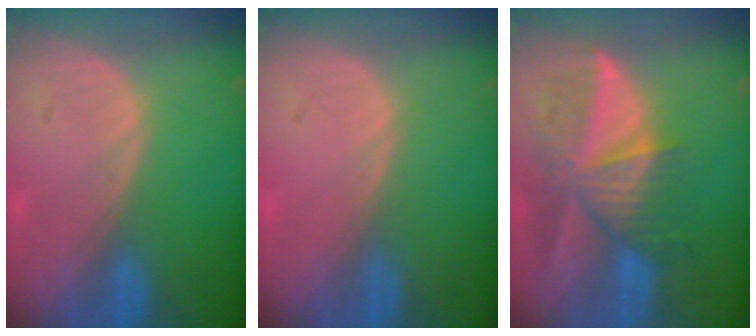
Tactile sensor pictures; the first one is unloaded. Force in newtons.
{"total": 0.0}
{"total": 9.8, "press": 8.6, "slide": 4.7}